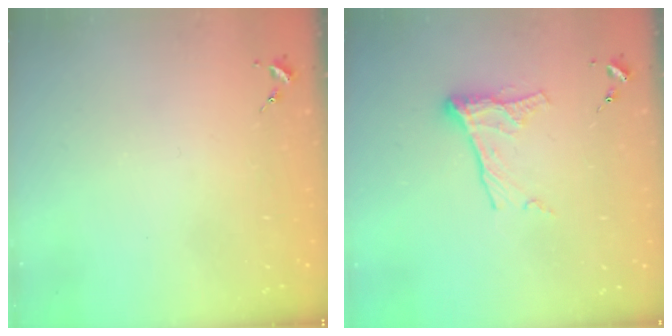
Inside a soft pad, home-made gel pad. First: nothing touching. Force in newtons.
{"total": 10.6, "press": 10.6, "slide": 0.6}